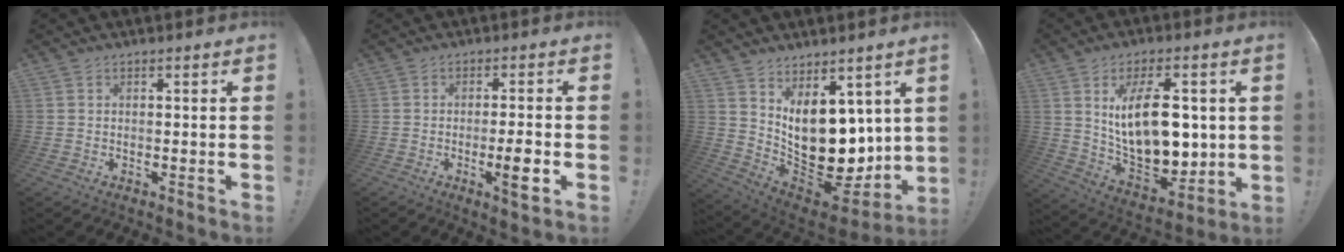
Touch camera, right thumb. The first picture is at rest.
{"total": 6.9, "force": [-2.5, 0.6, 6.4], "torque": [-0.082, -0.004, -0.044]}
{"total": 15.9, "force": [1.9, 10.9, 11.4], "torque": [-0.187, -0.050, 0.061]}
{"total": 19.7, "force": [3.8, 11.0, 15.9], "torque": [-0.279, -0.024, 0.066]}